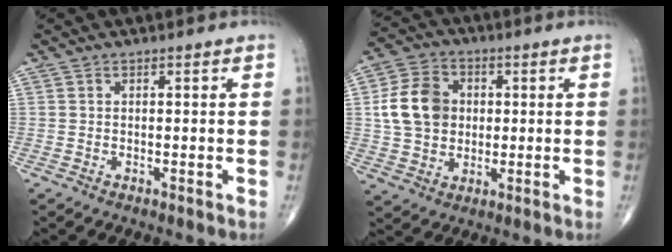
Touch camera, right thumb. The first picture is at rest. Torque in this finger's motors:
{"motor_torque": [1.58, 1.55, 0.39, -0.37, 0.10]}